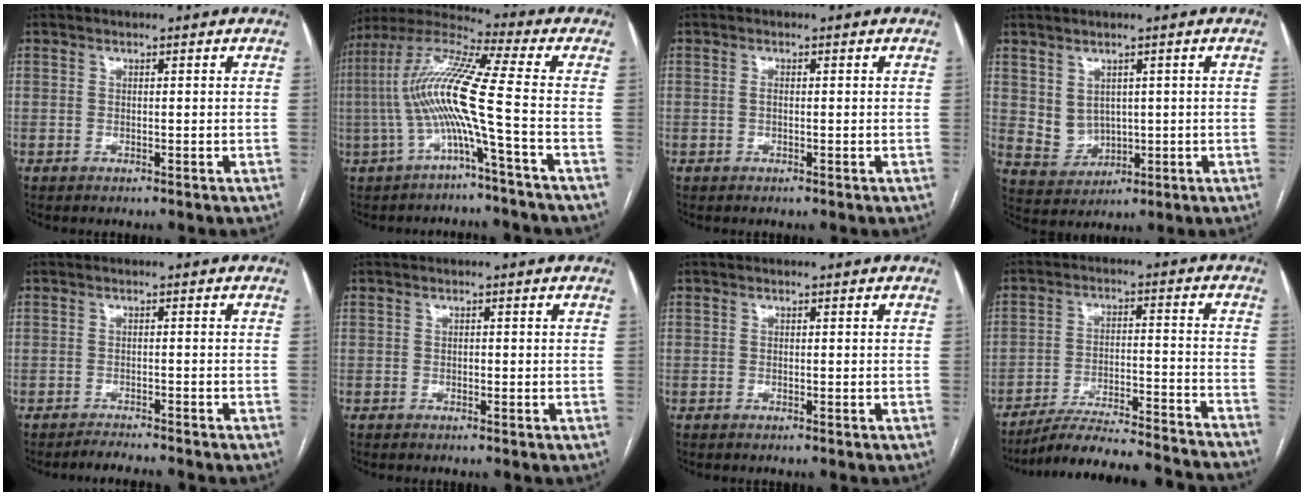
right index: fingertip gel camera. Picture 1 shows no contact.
{"total": 11.8, "force": [-2.8, -1.3, 11.4], "torque": [-0.240, 0.019, -0.064]}
{"total": 0.9, "force": [0.0, 0.4, 0.8], "torque": [-0.015, 0.002, -0.001]}
{"total": 4.9, "force": [1.0, 4.3, 2.0], "torque": [-0.044, 0.007, 0.036]}
{"total": 2.8, "force": [-2.7, -0.9, 0.2], "torque": [-0.006, -0.015, -0.044]}
{"total": 0.6, "force": [-0.2, 0.4, 0.4], "torque": [-0.008, 0.001, -0.004]}
{"total": 0.0}
{"total": 21.9, "force": [-20.5, 0.7, 7.7], "torque": [-0.089, -0.016, -0.290]}